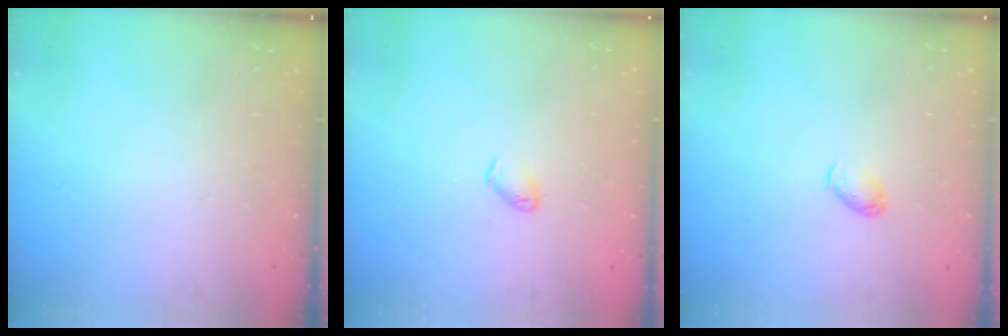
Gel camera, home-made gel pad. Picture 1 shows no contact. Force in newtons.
{"total": 4.1, "press": 4.0, "slide": 0.9}
{"total": 3.7, "press": 3.7, "slide": 0.7}